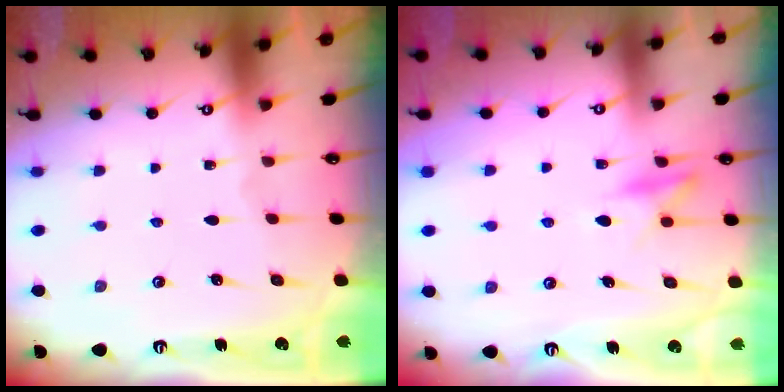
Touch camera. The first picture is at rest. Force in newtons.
{"total": 11.0, "press": 11.0, "slide": 0.2}